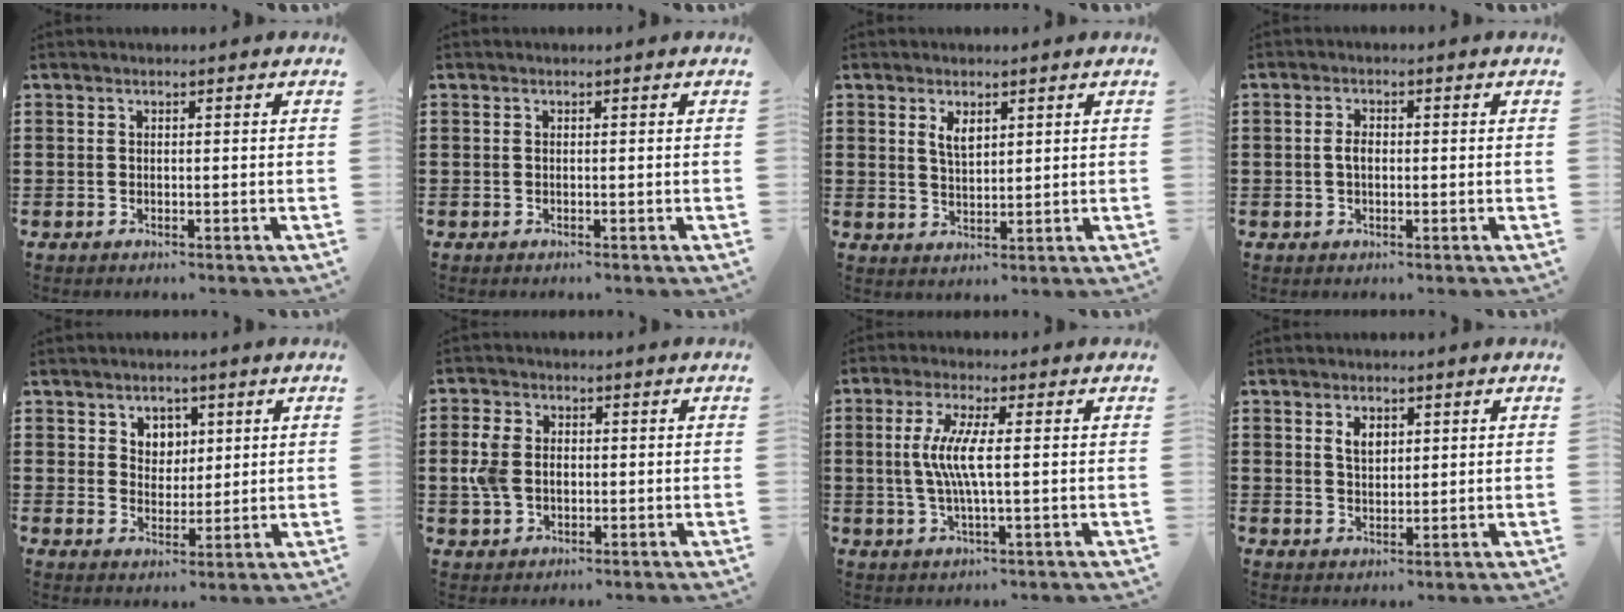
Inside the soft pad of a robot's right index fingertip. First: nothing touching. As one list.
[{"total": 0.0}, {"total": 2.9, "force": [1.6, 1.4, 2.0], "torque": [-0.043, 0.004, 0.029]}, {"total": 2.2, "force": [-0.1, 1.2, 1.9], "torque": [-0.037, 0.006, -0.004]}, {"total": 3.8, "force": [1.9, 3.2, 0.8], "torque": [-0.032, 0.014, 0.033]}, {"total": 4.7, "force": [-0.2, 3.6, 3.1], "torque": [-0.094, 0.002, -0.013]}, {"total": 6.3, "force": [0.2, 0.5, 6.2], "torque": [-0.137, -0.013, -0.008]}, {"total": 2.9, "force": [1.3, 1.8, 1.9], "torque": [-0.044, 0.006, 0.022]}]